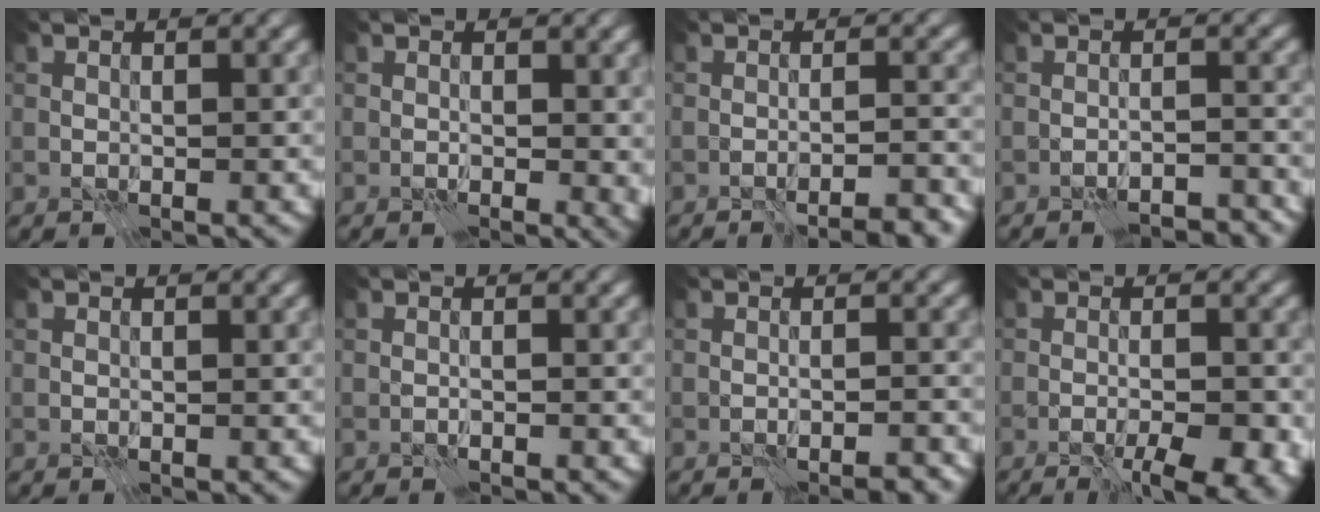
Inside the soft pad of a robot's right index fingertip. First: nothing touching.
{"total": 1.4, "force": [0.3, 0.9, 1.1], "torque": [-0.009, -0.004, 0.005]}
{"total": 3.7, "force": [-3.2, 0.0, 1.8], "torque": [-0.023, 0.009, -0.044]}
{"total": 3.4, "force": [-3.3, 0.1, 0.7], "torque": [-0.009, 0.010, -0.045]}
{"total": 0.0}
{"total": 0.5, "force": [-0.4, -0.3, -0.2], "torque": [0.009, -0.001, -0.010]}
{"total": 1.7, "force": [-1.4, -0.2, 0.9], "torque": [-0.012, -0.003, -0.022]}
{"total": 6.0, "force": [-3.4, 1.2, 4.8], "torque": [-0.065, -0.009, -0.042]}